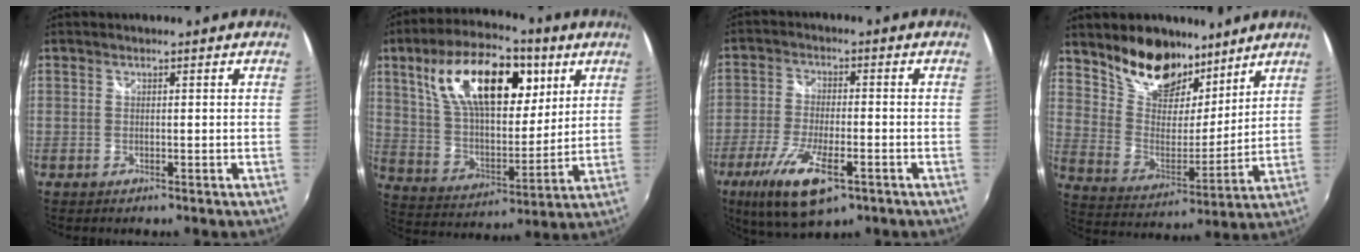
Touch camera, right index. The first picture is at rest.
{"total": 22.7, "force": [9.8, 11.1, 17.2], "torque": [-0.313, 0.023, 0.173]}
{"total": 13.0, "force": [-6.9, 4.5, 10.0], "torque": [-0.217, -0.037, -0.126]}
{"total": 15.8, "force": [11.4, 8.7, 6.6], "torque": [-0.140, 0.016, 0.210]}